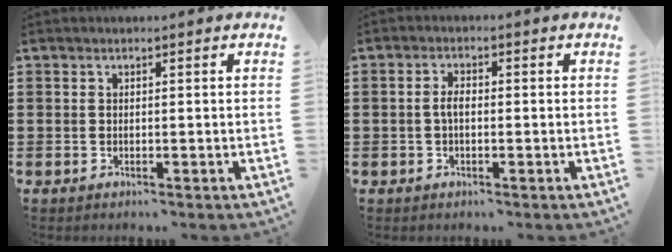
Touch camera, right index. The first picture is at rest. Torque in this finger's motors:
{"motor_torque": [0.52, -0.45, 0.27, 0.07]}